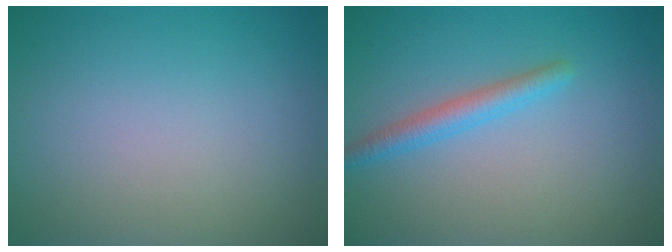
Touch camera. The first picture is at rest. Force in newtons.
{"total": 2.2, "press": 2.2, "slide": 0.1}